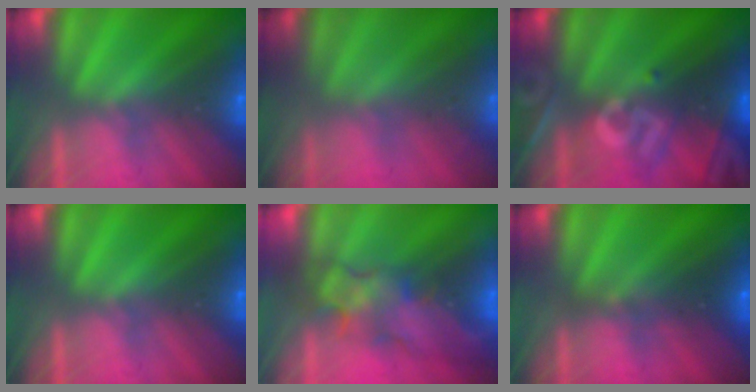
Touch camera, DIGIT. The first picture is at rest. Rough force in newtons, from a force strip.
{"total": 1.6}
{"total": 2.9}
{"total": 0.0}
{"total": 3.8}
{"total": 2.3}